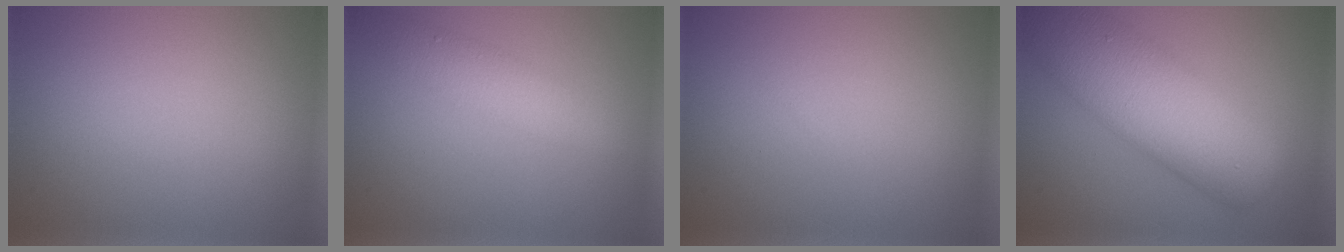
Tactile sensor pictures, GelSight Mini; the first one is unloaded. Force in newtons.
{"total": 3.2, "press": 3.2, "slide": 0.1}
{"total": 0.0}
{"total": 10.2, "press": 10.2, "slide": 0.4}